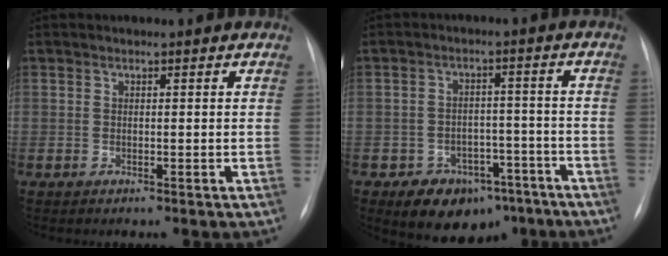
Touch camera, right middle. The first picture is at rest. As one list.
[{"total": 9.5, "force": [-6.0, 6.1, 4.2], "torque": [-0.059, 0.016, -0.083]}]